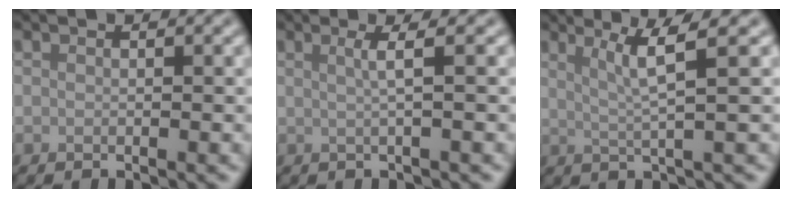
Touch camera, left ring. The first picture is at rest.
{"total": 2.2, "force": [0.4, 0.6, 2.1], "torque": [-0.032, 0.007, -0.001]}
{"total": 3.5, "force": [1.4, 0.3, 3.2], "torque": [-0.058, -0.001, 0.030]}